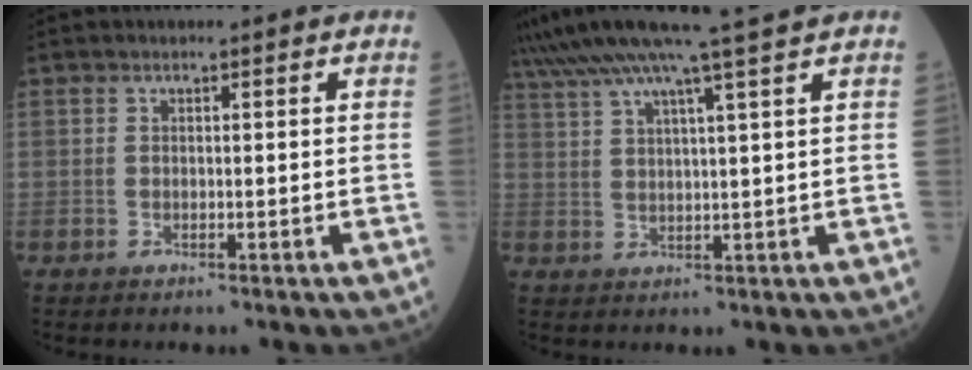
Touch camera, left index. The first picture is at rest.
{"total": 12.1, "force": [9.9, -2.6, 6.4], "torque": [-0.112, 0.000, 0.151]}